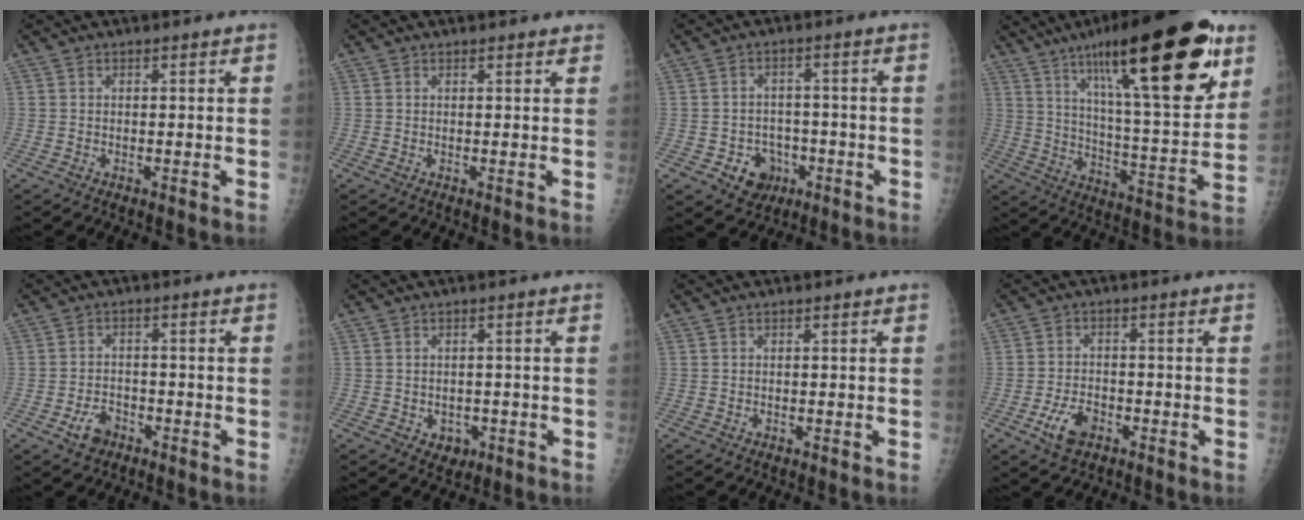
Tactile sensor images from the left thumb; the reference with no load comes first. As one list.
[{"total": 1.4, "force": [1.1, 0.5, 0.6], "torque": [0.001, -0.002, 0.010]}, {"total": 6.9, "force": [-2.8, 5.8, 2.4], "torque": [-0.008, 0.020, -0.033]}, {"total": 29.9, "force": [15.8, 7.5, 24.2], "torque": [-0.354, -0.042, 0.250]}, {"total": 4.6, "force": [-2.6, 3.1, 2.2], "torque": [-0.031, 0.018, -0.042]}, {"total": 3.4, "force": [-1.2, 2.8, 1.6], "torque": [-0.004, 0.003, -0.007]}, {"total": 0.0}, {"total": 5.9, "force": [-2.9, 3.6, 3.7], "torque": [-0.066, 0.014, -0.050]}]